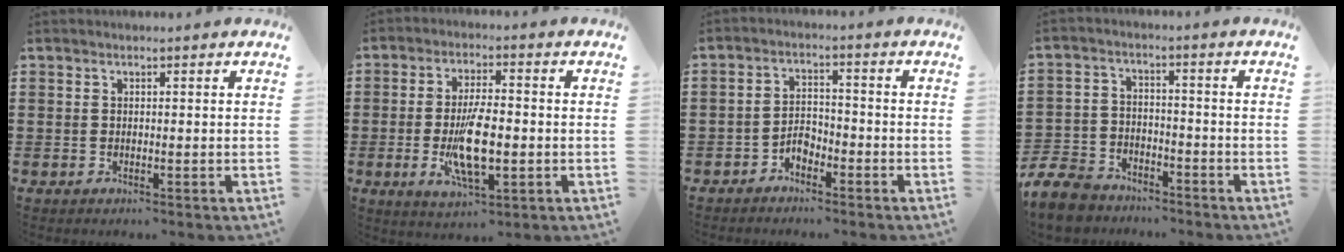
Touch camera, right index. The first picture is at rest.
{"total": 9.7, "force": [-1.7, 3.6, 8.8], "torque": [-0.173, -0.015, -0.032]}
{"total": 3.0, "force": [-2.3, 1.5, 1.2], "torque": [-0.027, 0.008, -0.047]}
{"total": 7.4, "force": [-6.9, 2.1, 1.7], "torque": [-0.061, 0.009, -0.141]}